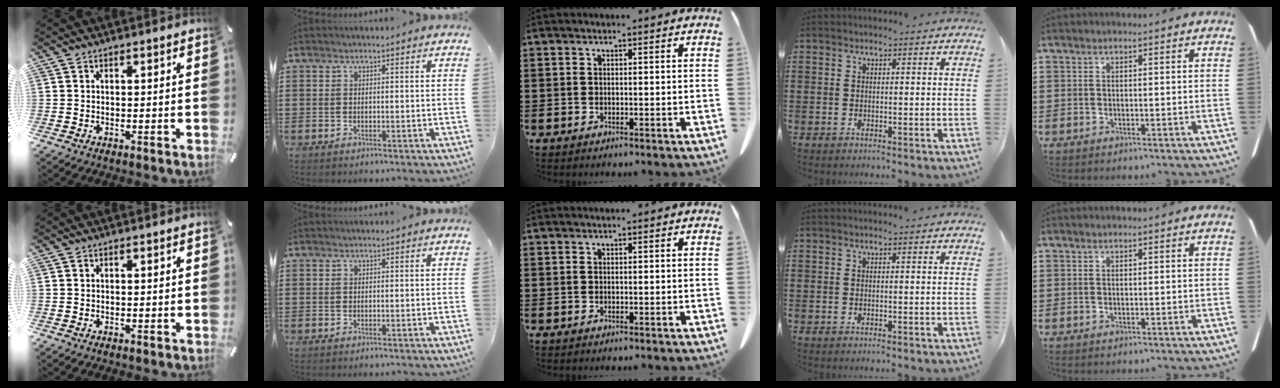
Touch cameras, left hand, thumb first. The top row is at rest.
{}